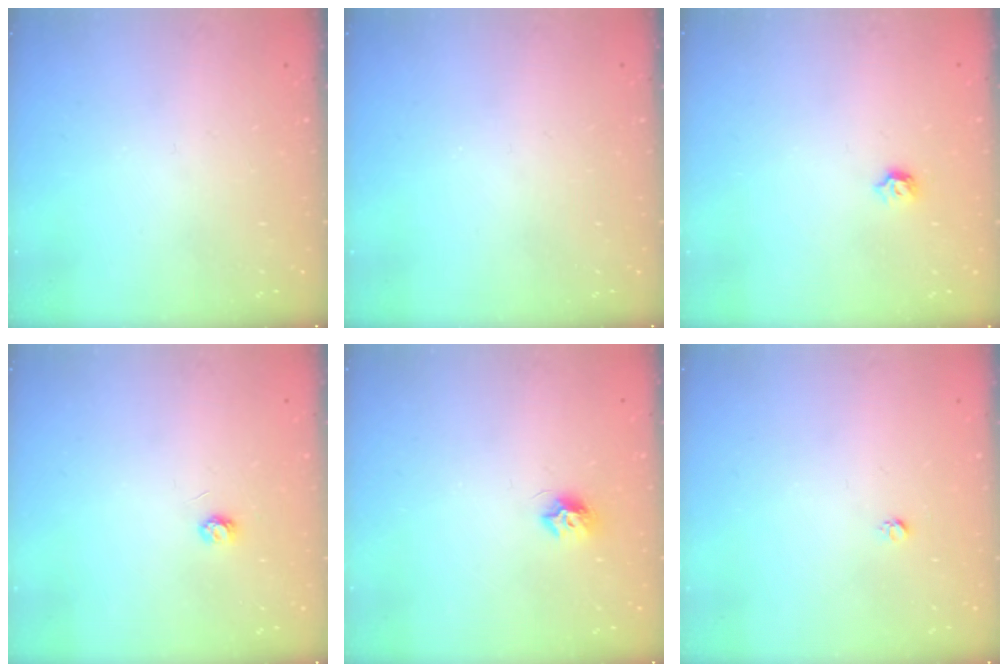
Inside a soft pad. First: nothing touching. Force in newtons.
{"total": 0.0}
{"total": 3.8, "press": 3.7, "slide": 0.8}
{"total": 3.3, "press": 3.3, "slide": 0.2}
{"total": 7.1, "press": 7.0, "slide": 0.3}
{"total": 2.7, "press": 2.7, "slide": 0.3}